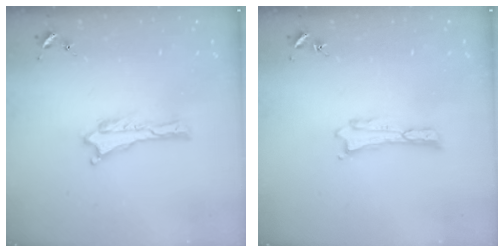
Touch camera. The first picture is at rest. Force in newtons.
{"total": 0.0}